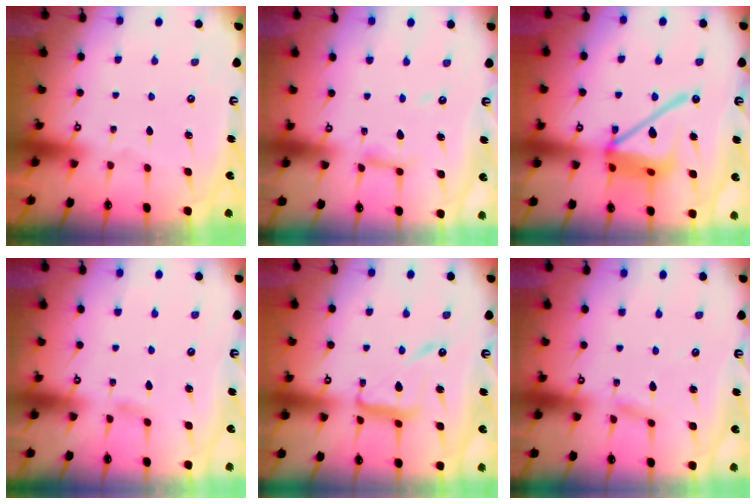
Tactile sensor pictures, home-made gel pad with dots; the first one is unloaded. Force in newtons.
{"total": 7.8, "press": 7.7, "slide": 0.6}
{"total": 16.9, "press": 16.8, "slide": 1.9}
{"total": 4.4, "press": 4.4, "slide": 0.4}
{"total": 12.9, "press": 12.8, "slide": 1.2}
{"total": 2.3, "press": 2.3, "slide": 0.2}